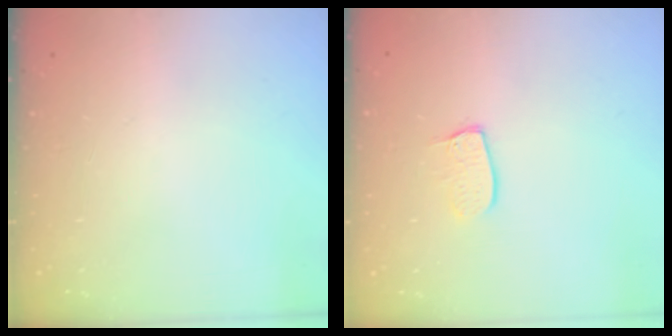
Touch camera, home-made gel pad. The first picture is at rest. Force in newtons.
{"total": 6.9, "press": 6.9, "slide": 0.2}